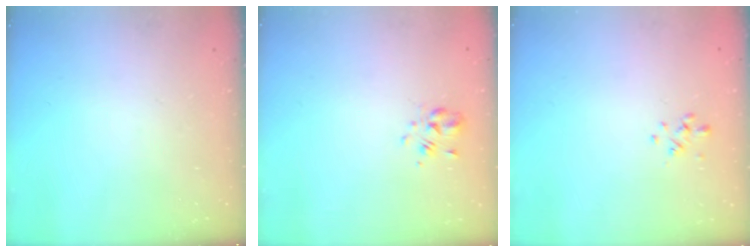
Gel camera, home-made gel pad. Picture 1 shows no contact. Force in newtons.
{"total": 2.0, "press": 1.7, "slide": 0.9}
{"total": 0.9, "press": 0.7, "slide": 0.5}